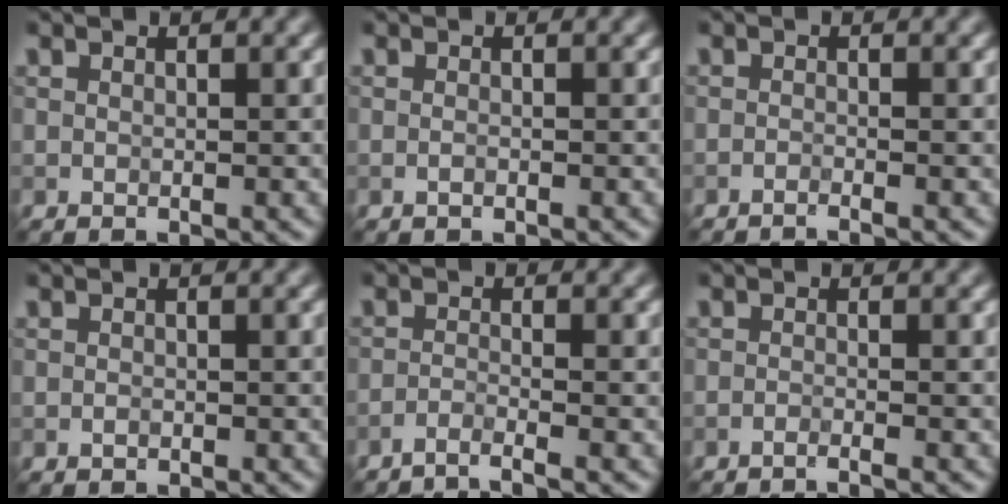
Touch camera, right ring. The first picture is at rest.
{"total": 0.6, "force": [-0.2, 0.2, 0.5], "torque": [-0.013, -0.002, -0.006]}
{"total": 1.1, "force": [-0.8, 0.1, 0.7], "torque": [-0.012, -0.001, -0.021]}
{"total": 0.5, "force": [-0.2, 0.3, 0.3], "torque": [-0.007, 0.000, -0.004]}
{"total": 1.7, "force": [-1.3, 0.1, 1.1], "torque": [-0.015, 0.000, -0.039]}
{"total": 1.3, "force": [-0.9, 0.1, 0.9], "torque": [-0.012, -0.001, -0.025]}